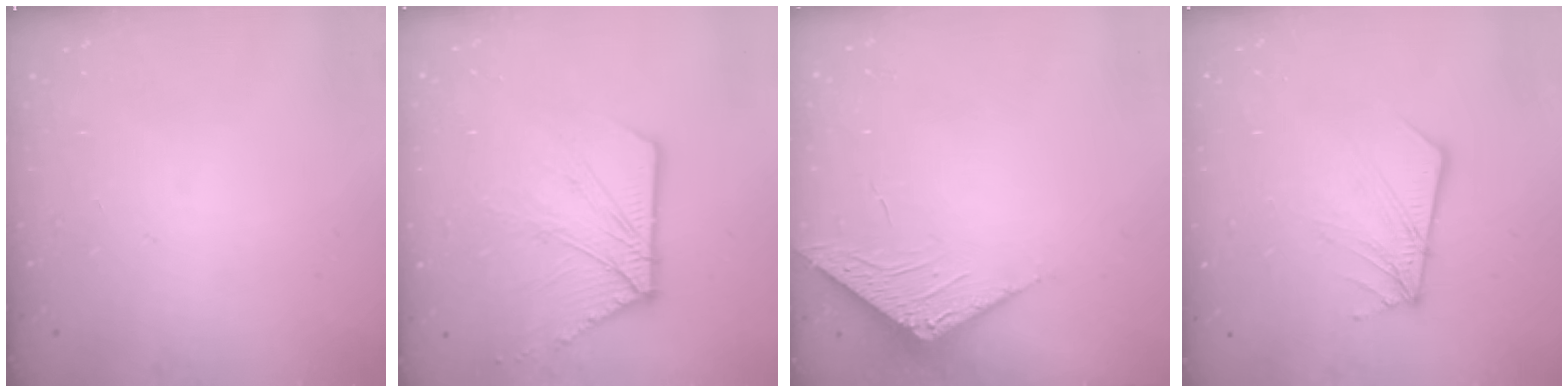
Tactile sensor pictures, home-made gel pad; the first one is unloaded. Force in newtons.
{"total": 13.2, "press": 13.1, "slide": 1.4}
{"total": 6.9, "press": 6.9, "slide": 0.5}
{"total": 9.3, "press": 9.2, "slide": 1.3}